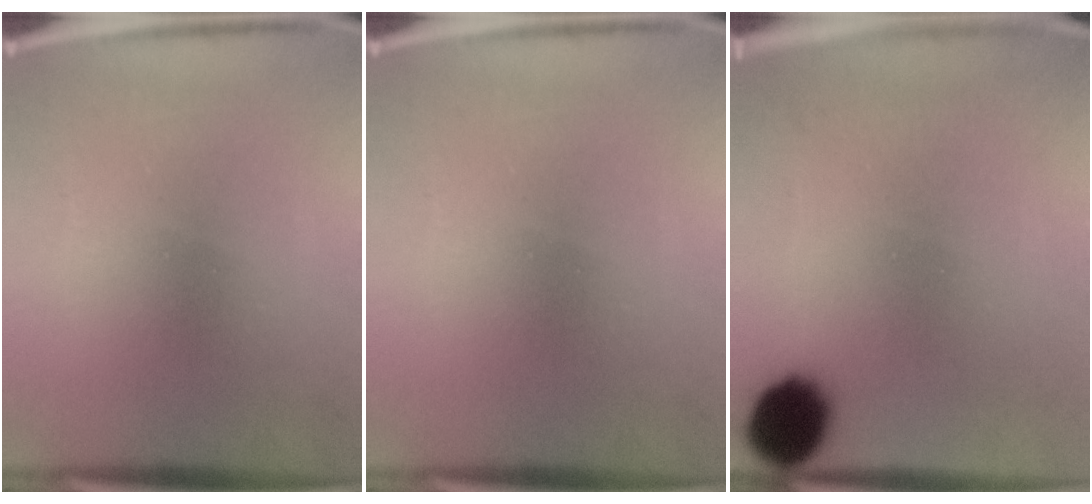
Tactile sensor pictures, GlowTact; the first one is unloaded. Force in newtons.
{"total": 0.0}
{"total": 6.1}